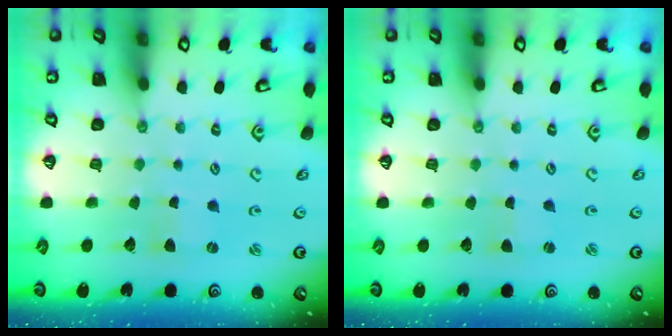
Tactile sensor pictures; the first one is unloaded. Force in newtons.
{"total": 0.0}